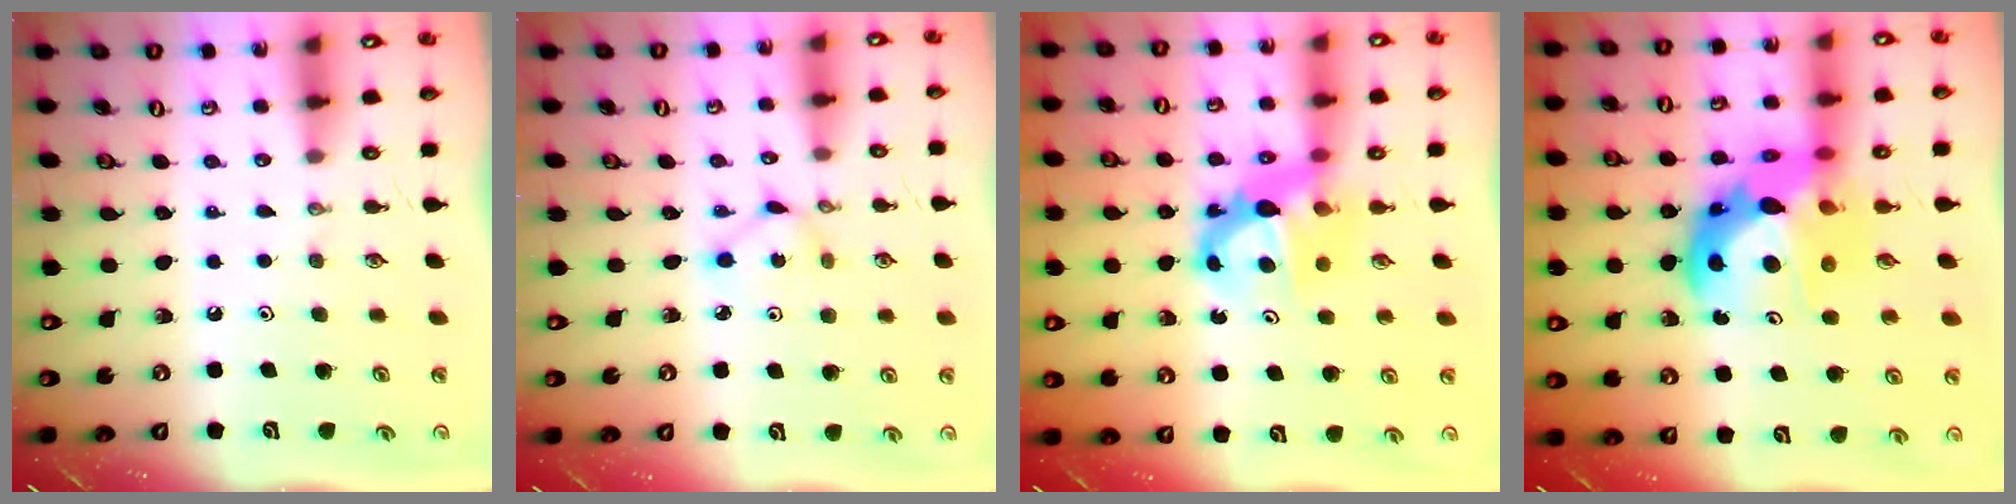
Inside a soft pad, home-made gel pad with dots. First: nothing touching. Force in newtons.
{"total": 3.0, "press": 3.0, "slide": 0.1}
{"total": 7.9, "press": 7.8, "slide": 0.6}
{"total": 16.5, "press": 16.5, "slide": 1.3}